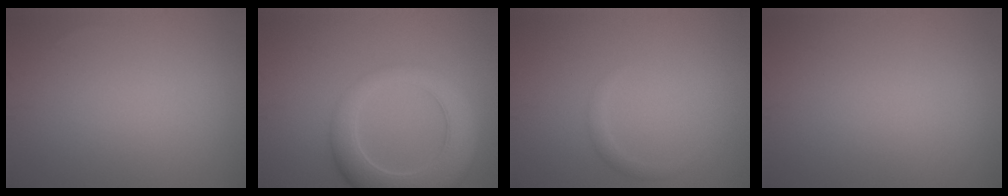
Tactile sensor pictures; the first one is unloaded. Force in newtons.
{"total": 7.4, "press": 7.4, "slide": 0.7}
{"total": 0.9, "press": 0.9, "slide": 0.0}
{"total": 0.0}